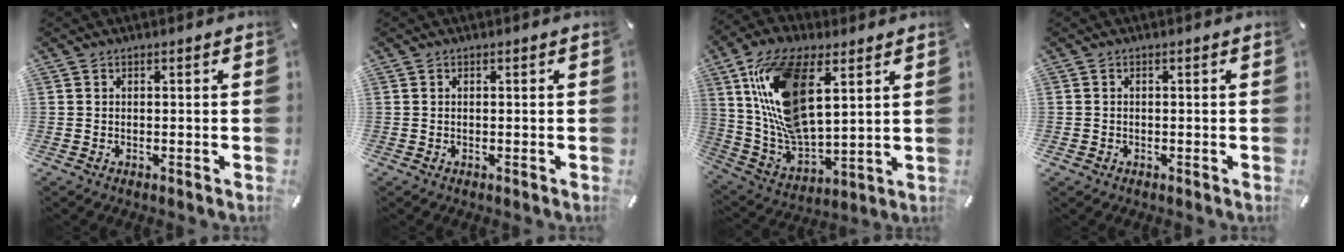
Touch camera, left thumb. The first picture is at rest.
{"total": 0.0}
{"total": 20.5, "force": [8.6, 10.5, 15.3], "torque": [-0.341, -0.028, 0.148]}
{"total": 0.6, "force": [-0.3, 0.5, 0.0], "torque": [0.002, 0.004, -0.007]}